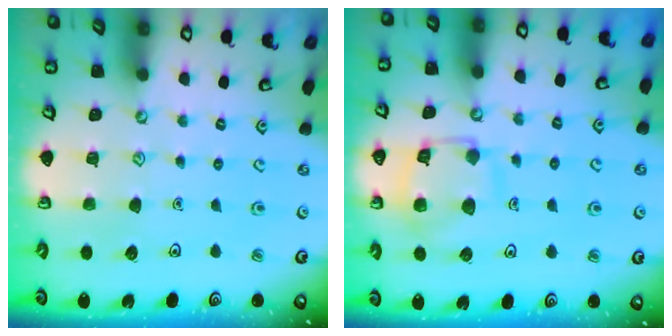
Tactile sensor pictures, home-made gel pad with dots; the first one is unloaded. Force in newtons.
{"total": 12.4, "press": 12.4, "slide": 1.4}